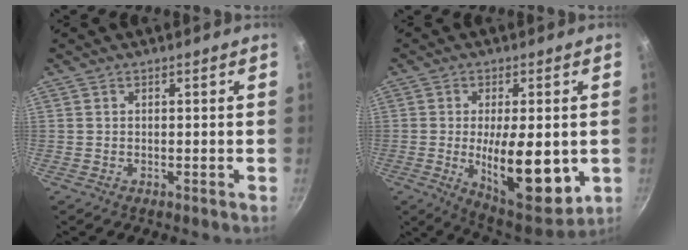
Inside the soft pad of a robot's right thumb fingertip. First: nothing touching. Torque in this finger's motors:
{"motor_torque": [-0.05, 1.19, 1.60, -0.11, 0.13]}